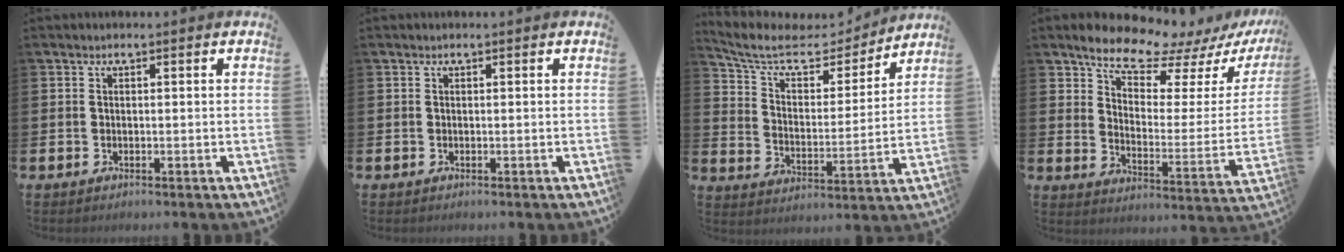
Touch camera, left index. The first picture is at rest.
{"total": 0.0}
{"total": 8.0, "force": [6.5, 3.4, 3.2], "torque": [-0.088, -0.042, 0.105]}
{"total": 10.8, "force": [10.0, 2.7, 3.3], "torque": [-0.090, -0.081, 0.171]}